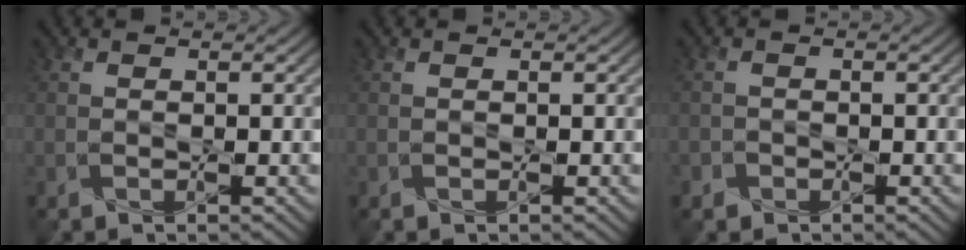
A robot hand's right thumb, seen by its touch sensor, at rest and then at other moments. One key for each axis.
{"total": 0.0}
{"total": 1.3, "fx": -1.0, "fy": 0.8, "fz": -0.3, "tx": 0.009, "ty": -0.004, "tz": -0.023}